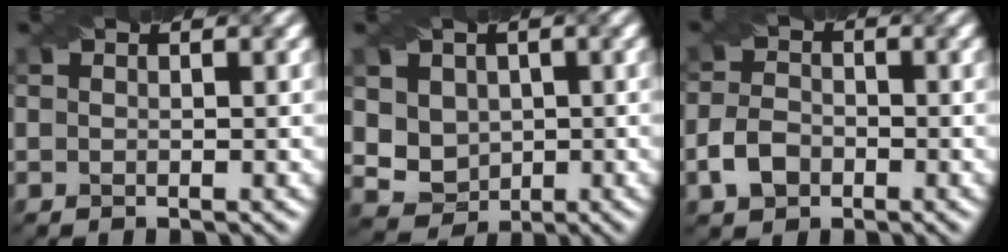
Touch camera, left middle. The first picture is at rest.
{"total": 5.1, "force": [1.5, 4.4, 2.0], "torque": [-0.046, 0.004, 0.033]}
{"total": 3.1, "force": [-1.4, 2.3, 1.6], "torque": [-0.035, 0.000, -0.031]}